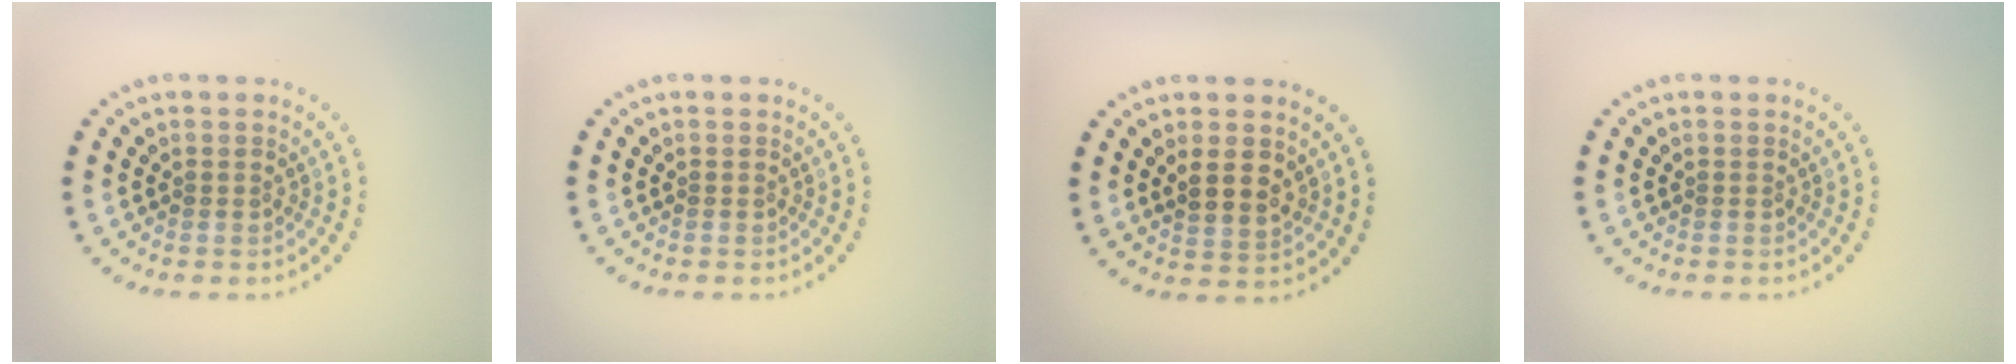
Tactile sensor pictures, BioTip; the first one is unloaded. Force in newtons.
{"total": 0.0}
{"total": 2.4, "press": 2.3, "slide": 0.7}
{"total": 0.0}